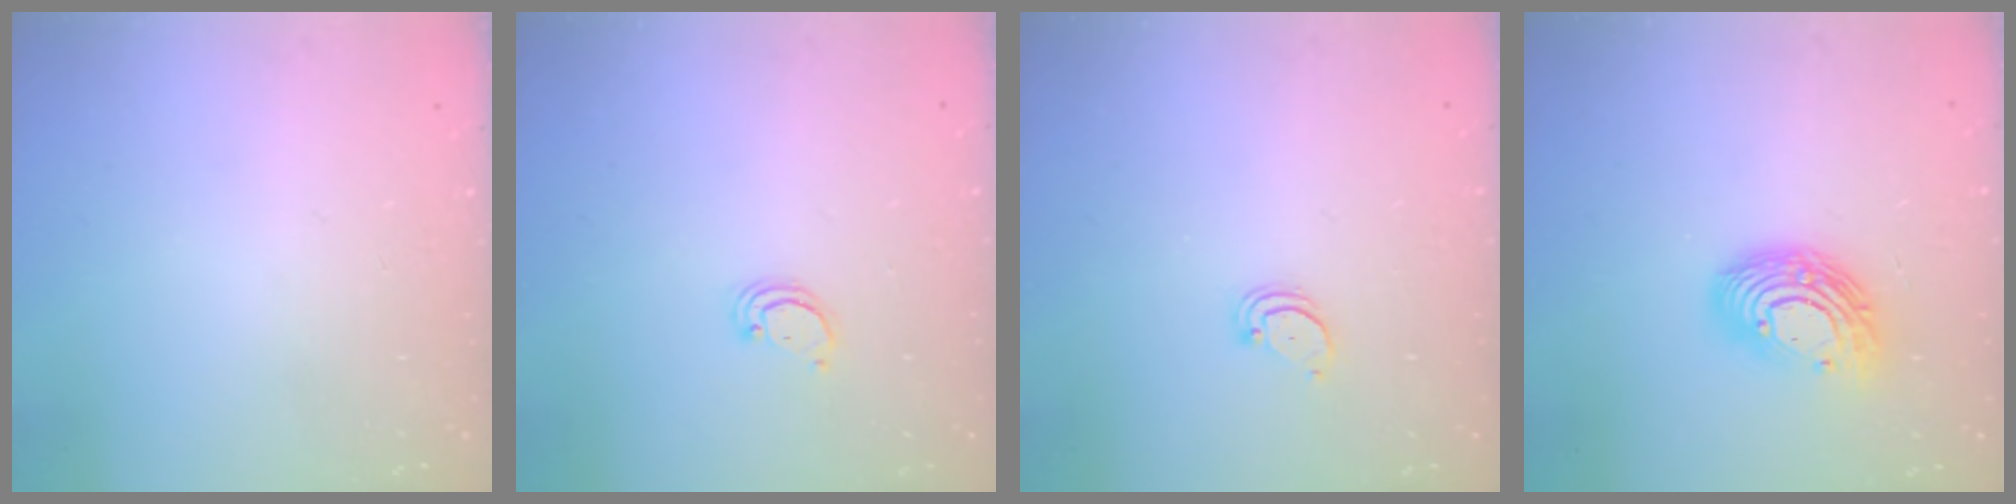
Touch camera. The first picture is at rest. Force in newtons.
{"total": 2.4, "press": 2.4, "slide": 0.2}
{"total": 2.0, "press": 2.0, "slide": 0.2}
{"total": 12.9, "press": 12.9, "slide": 0.4}